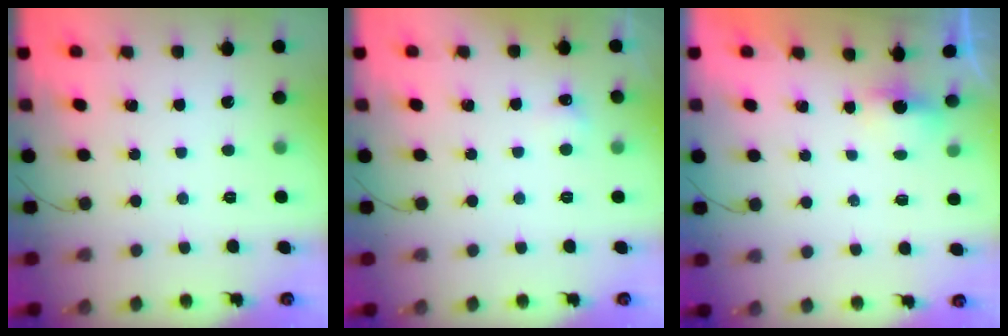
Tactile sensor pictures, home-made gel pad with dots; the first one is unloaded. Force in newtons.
{"total": 3.3, "press": 3.0, "slide": 1.2}
{"total": 2.7, "press": 2.6, "slide": 0.7}